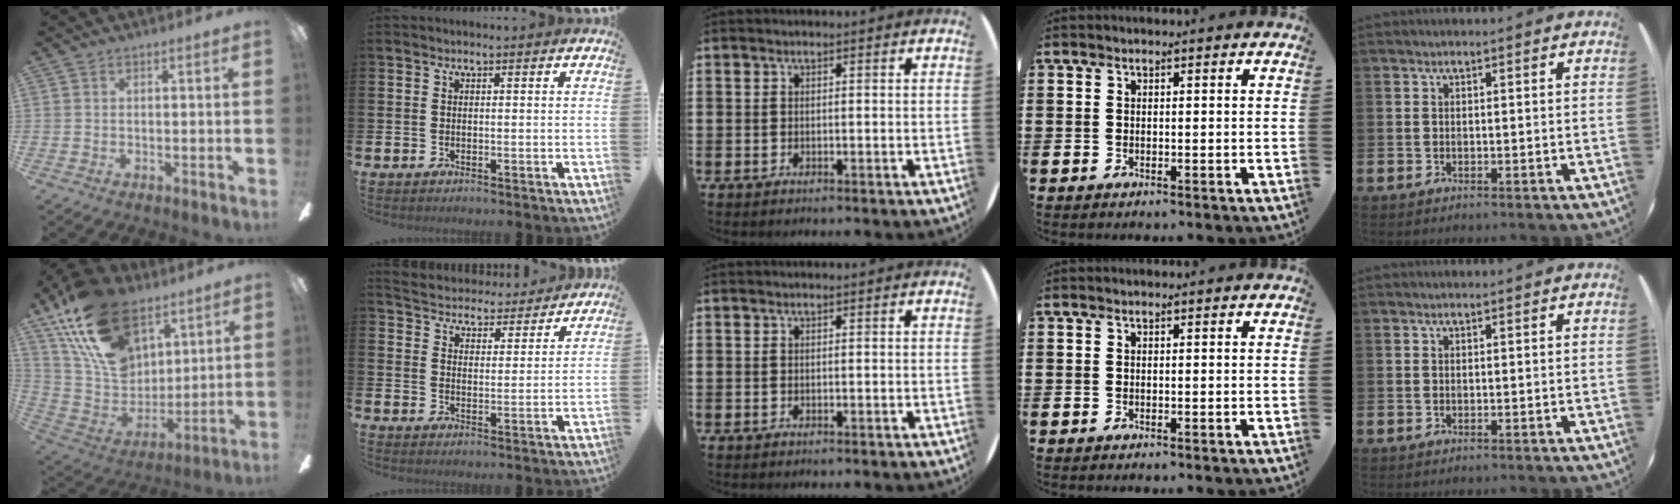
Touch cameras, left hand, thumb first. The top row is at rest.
{"thumb": {"total": 24.3, "force": [14.7, 14.4, 12.9], "torque": [-0.241, -0.068, 0.273]}, "index": {"total": 5.1, "force": [5.0, 1.1, -0.2], "torque": [-0.018, -0.042, 0.085]}}